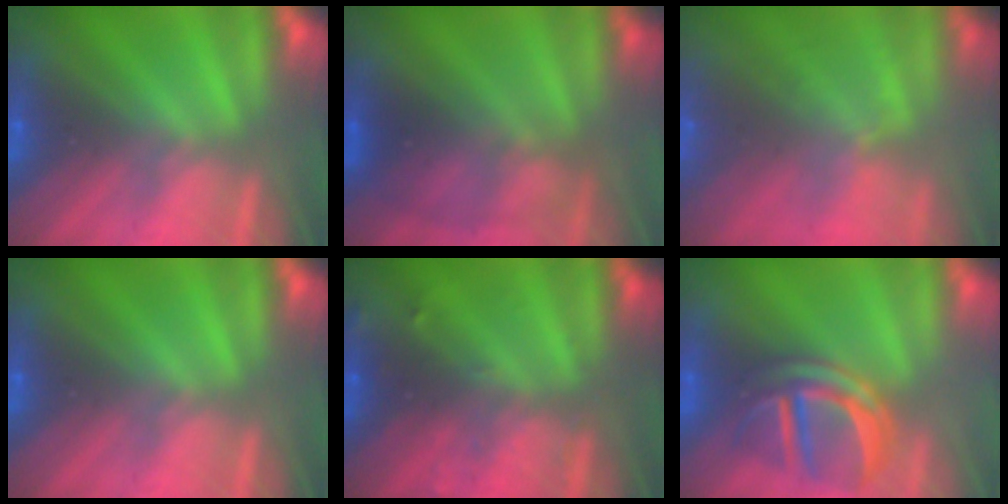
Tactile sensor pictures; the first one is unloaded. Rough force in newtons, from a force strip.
{"total": 2.2}
{"total": 9.8}
{"total": 0.0}
{"total": 2.9}
{"total": 4.4}